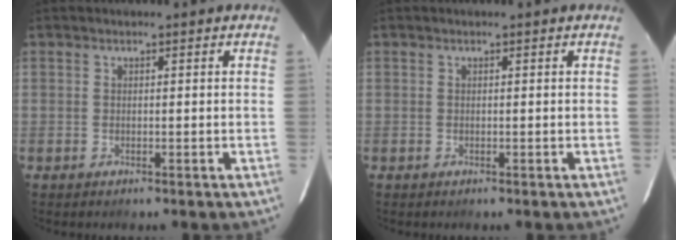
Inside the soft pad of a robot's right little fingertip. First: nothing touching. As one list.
[{"total": 0.0}]